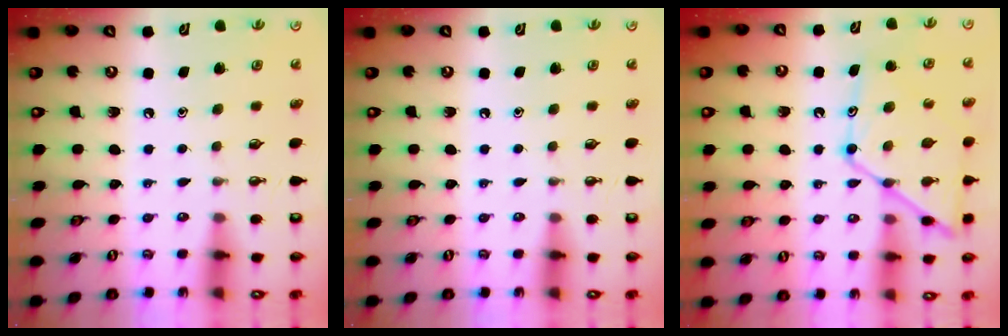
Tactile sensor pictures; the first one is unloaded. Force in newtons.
{"total": 0.0}
{"total": 15.2, "press": 15.1, "slide": 1.3}